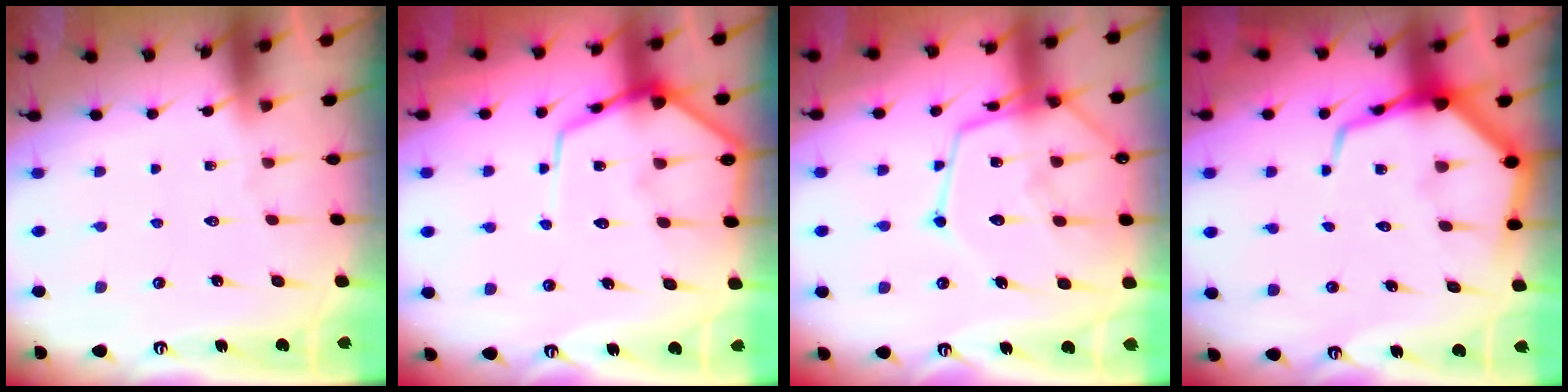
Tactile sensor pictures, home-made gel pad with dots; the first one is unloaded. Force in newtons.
{"total": 11.0, "press": 10.9, "slide": 1.0}
{"total": 16.7, "press": 16.7, "slide": 1.7}
{"total": 10.7, "press": 10.7, "slide": 1.1}